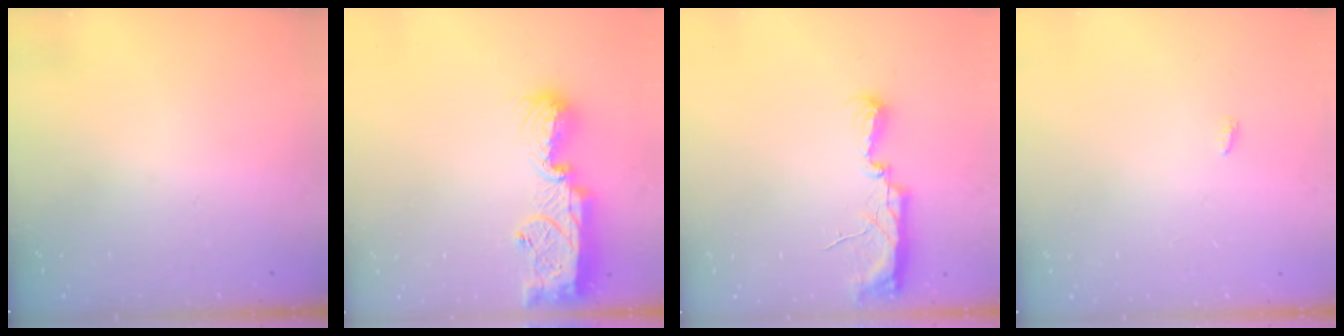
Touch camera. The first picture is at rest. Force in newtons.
{"total": 18.0, "press": 17.1, "slide": 5.6}
{"total": 8.9, "press": 8.2, "slide": 3.4}
{"total": 2.3, "press": 2.3, "slide": 0.3}